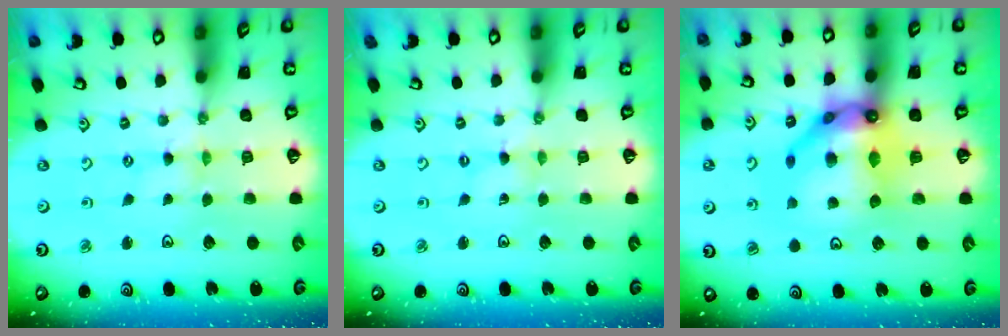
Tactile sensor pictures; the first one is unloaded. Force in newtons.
{"total": 0.0}
{"total": 17.7, "press": 17.6, "slide": 1.8}